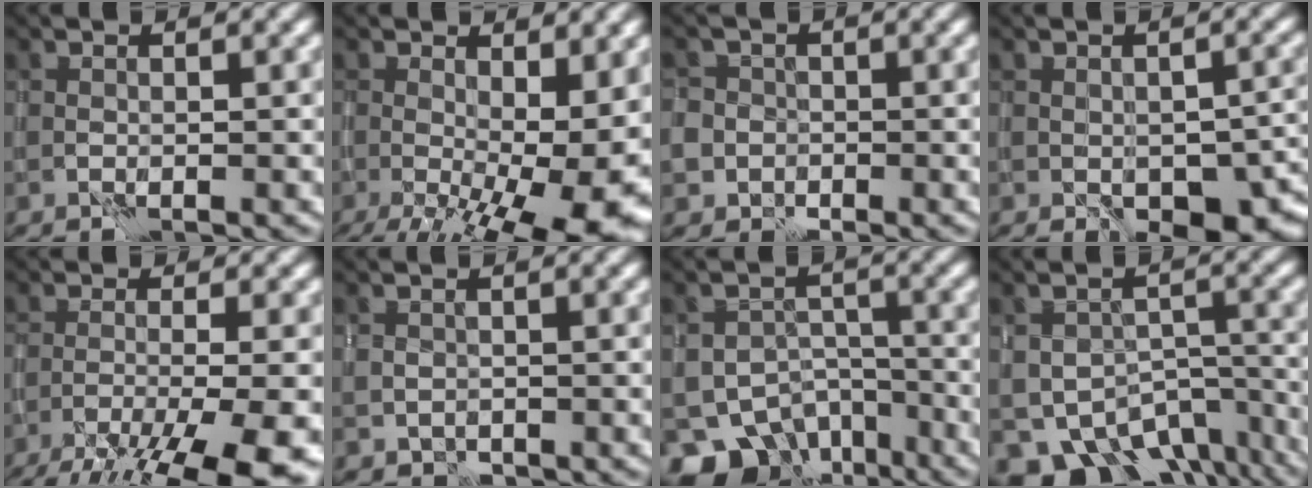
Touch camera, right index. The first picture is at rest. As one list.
[{"total": 13.8, "force": [-3.0, 5.6, 12.3], "torque": [-0.173, -0.029, -0.025]}, {"total": 6.7, "force": [-2.1, 6.2, 1.4], "torque": [-0.035, -0.007, -0.070]}, {"total": 7.5, "force": [-2.9, 4.0, 5.7], "torque": [-0.072, -0.015, -0.029]}, {"total": 11.1, "force": [-6.8, 2.1, 8.5], "torque": [-0.129, -0.015, -0.102]}, {"total": 1.0, "force": [0.0, 0.9, 0.4], "torque": [-0.009, -0.003, 0.004]}, {"total": 8.5, "force": [-6.1, 5.3, 2.5], "torque": [-0.020, -0.011, -0.091]}, {"total": 11.2, "force": [-8.2, 6.5, 4.1], "torque": [-0.054, -0.013, -0.101]}]